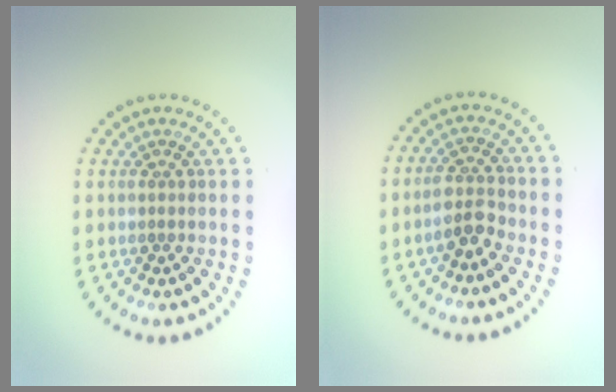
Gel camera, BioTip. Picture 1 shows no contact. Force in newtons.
{"total": 2.5, "press": 2.3, "slide": 1.0}